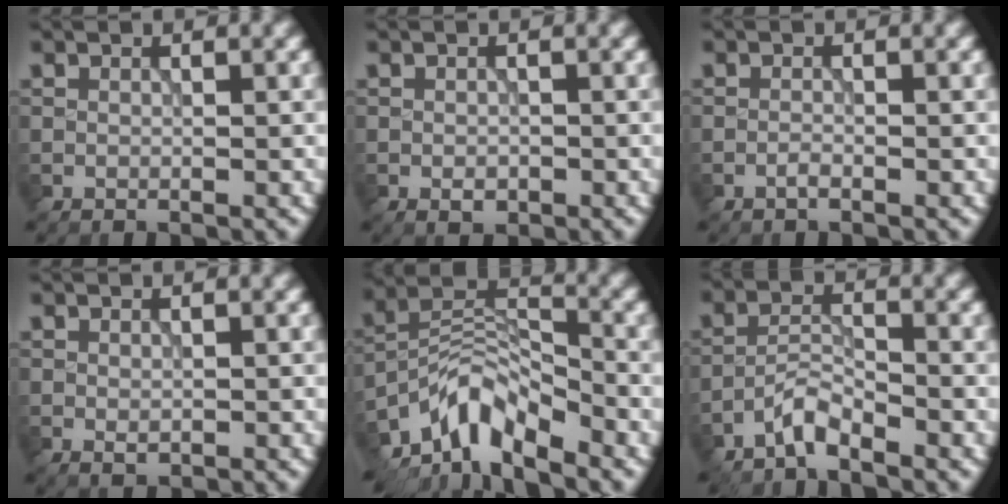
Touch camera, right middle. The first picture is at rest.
{"total": 1.1, "force": [-0.5, 0.7, 0.7], "torque": [-0.011, -0.001, -0.008]}
{"total": 0.7, "force": [-0.5, 0.1, 0.5], "torque": [-0.009, 0.002, -0.011]}
{"total": 0.8, "force": [-0.1, 0.5, 0.6], "torque": [-0.010, -0.003, -0.002]}
{"total": 7.3, "force": [-5.6, 2.7, 3.7], "torque": [-0.056, -0.001, -0.120]}
{"total": 2.5, "force": [-2.2, 0.4, 1.1], "torque": [-0.021, 0.009, -0.049]}